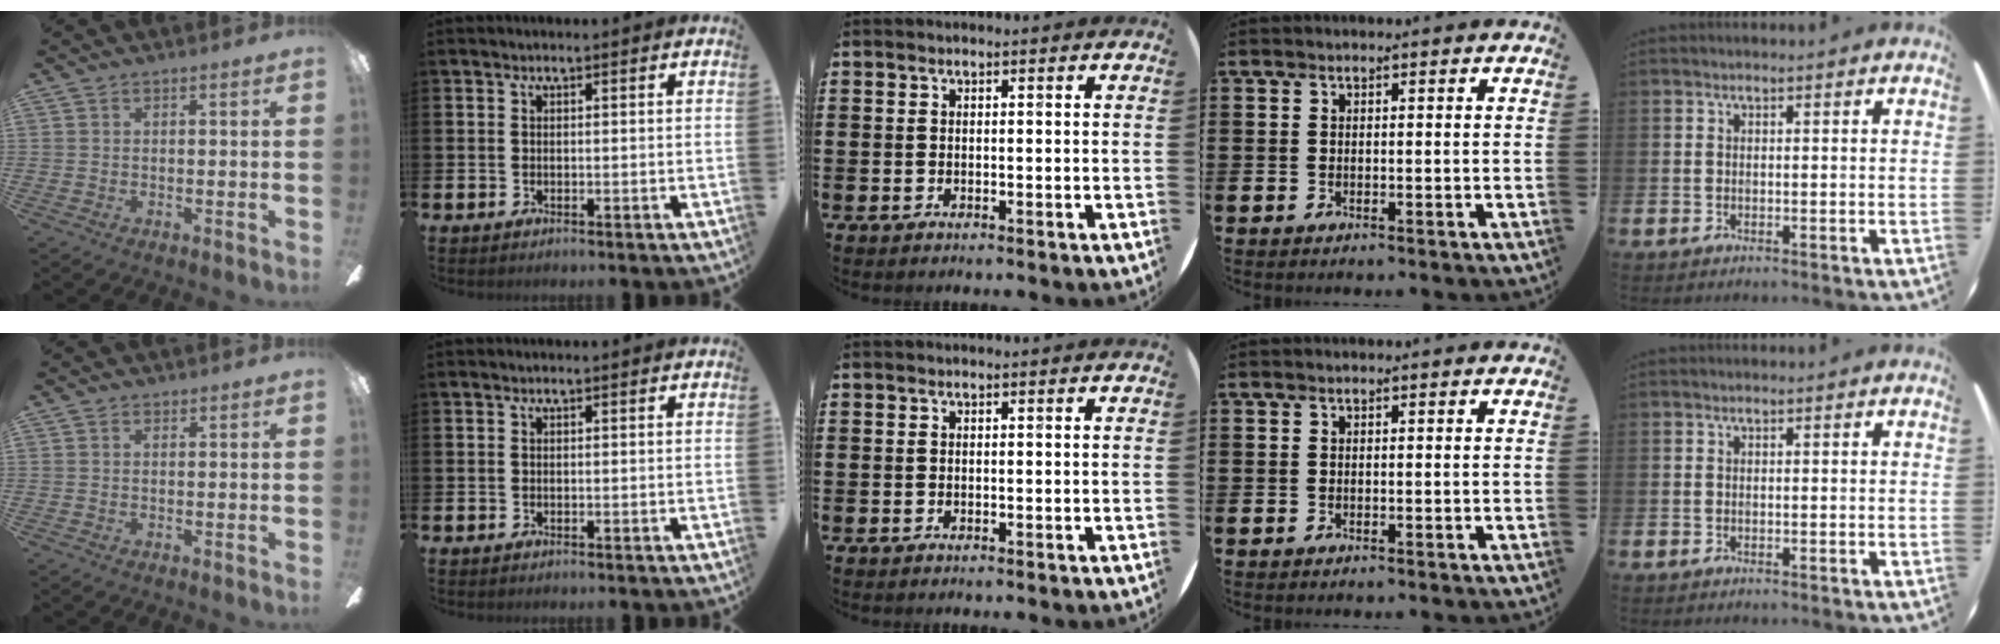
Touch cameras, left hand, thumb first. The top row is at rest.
{}